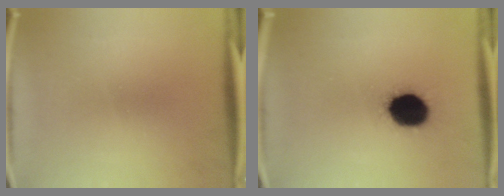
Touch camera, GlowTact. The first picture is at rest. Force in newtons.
{"total": 14.2}